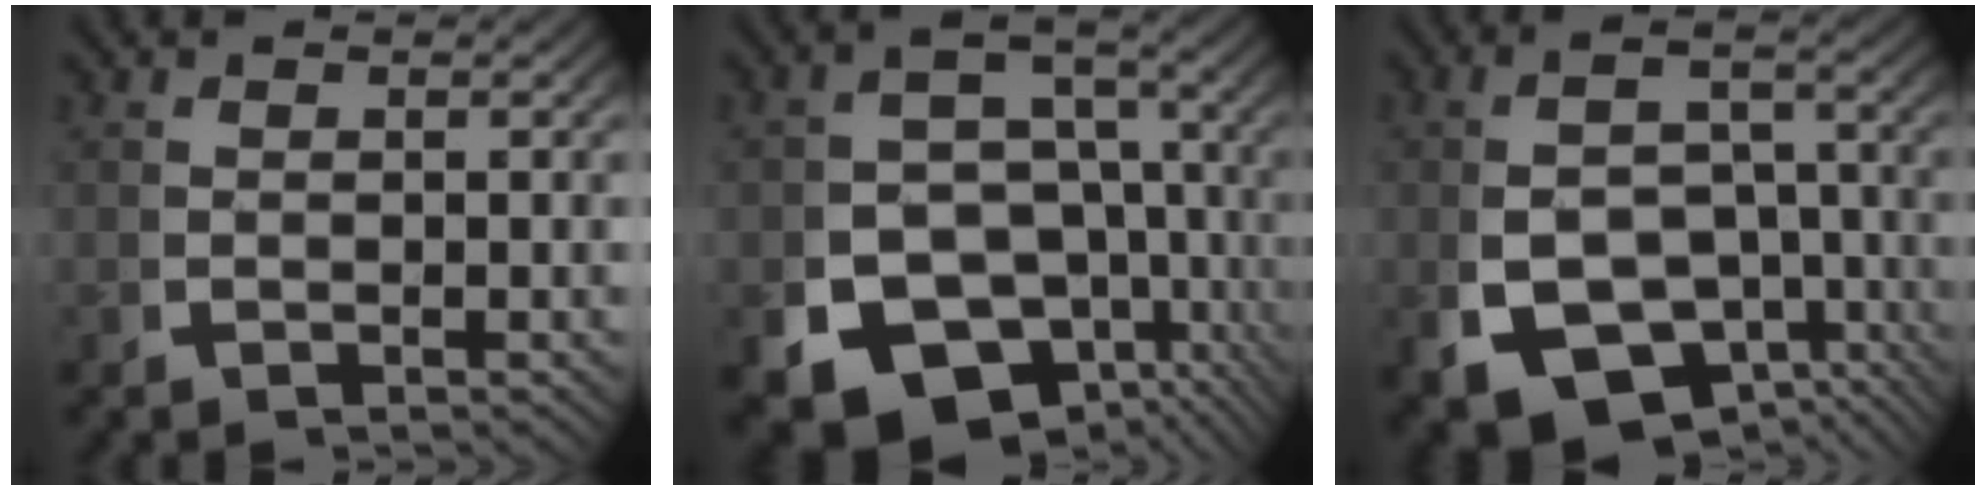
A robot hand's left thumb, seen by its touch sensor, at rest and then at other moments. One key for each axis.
{"total": 16.1, "fx": -6.9, "fy": 12.0, "fz": 8.2, "tx": -0.167, "ty": -0.067, "tz": -0.098}
{"total": 11.4, "fx": -5.0, "fy": 7.8, "fz": 6.6, "tx": -0.142, "ty": -0.052, "tz": -0.064}